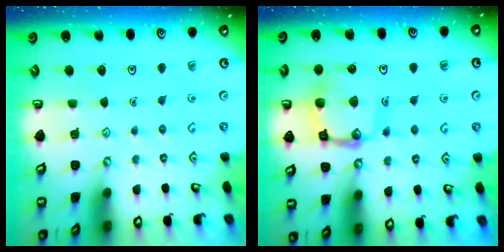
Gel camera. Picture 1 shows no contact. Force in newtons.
{"total": 13.4, "press": 13.4, "slide": 1.3}